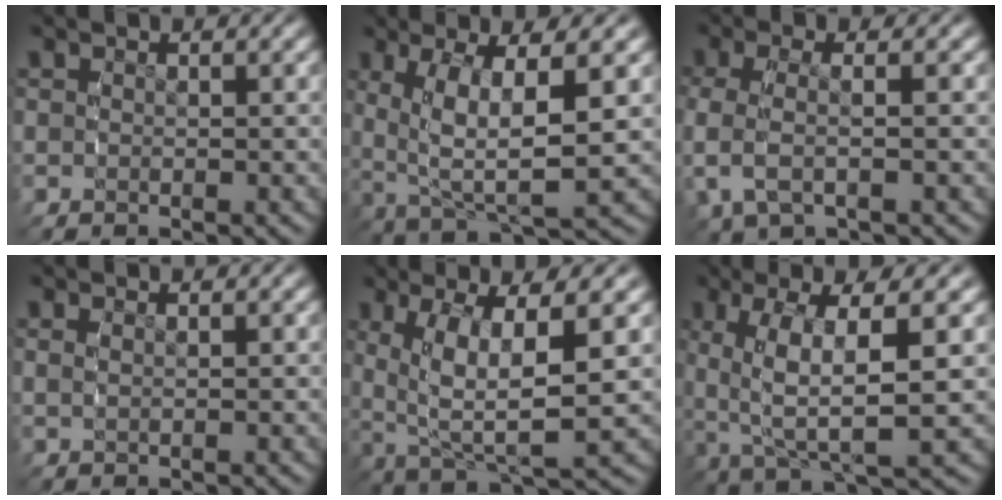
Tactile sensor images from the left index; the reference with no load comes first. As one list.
[{"total": 7.3, "force": [0.5, 3.3, 6.5], "torque": [-0.124, -0.016, 0.026]}, {"total": 3.3, "force": [0.2, 1.4, 3.0], "torque": [-0.083, -0.007, 0.011]}, {"total": 0.7, "force": [0.6, -0.2, 0.2], "torque": [-0.005, 0.001, 0.012]}, {"total": 8.0, "force": [0.5, 3.8, 7.0], "torque": [-0.134, -0.018, 0.028]}, {"total": 7.2, "force": [0.2, 2.8, 6.6], "torque": [-0.125, -0.005, 0.015]}]